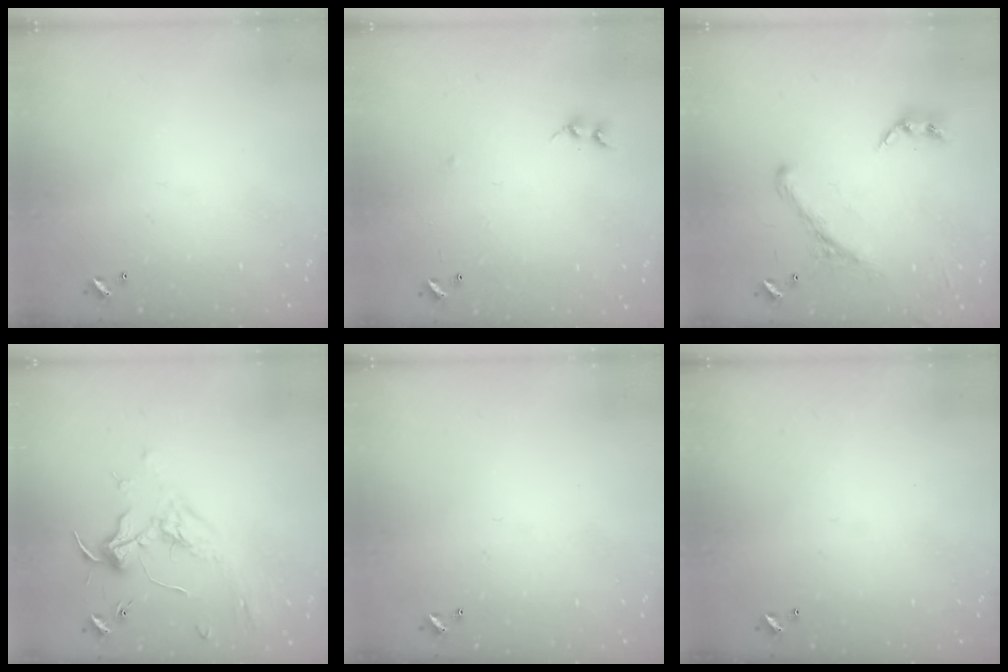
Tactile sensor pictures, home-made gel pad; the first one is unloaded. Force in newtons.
{"total": 7.0, "press": 7.0, "slide": 0.5}
{"total": 2.9, "press": 2.5, "slide": 1.4}
{"total": 1.8, "press": 1.7, "slide": 0.6}
{"total": 0.0}
{"total": 0.0}